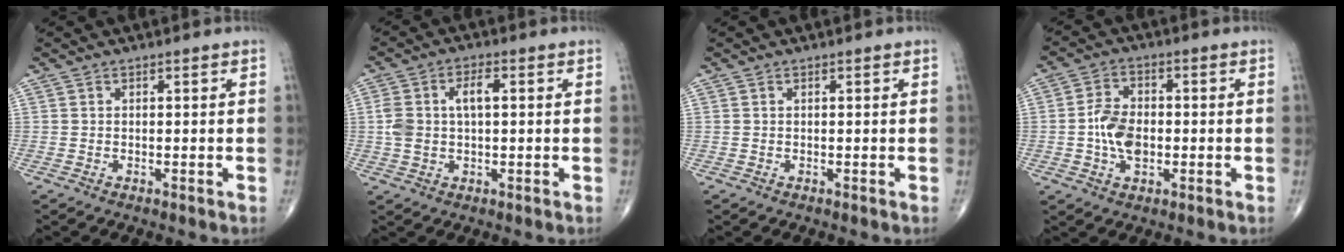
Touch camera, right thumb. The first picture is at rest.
{"total": 6.8, "force": [0.8, 3.5, 5.8], "torque": [-0.128, 0.020, 0.018]}
{"total": 0.0}
{"total": 7.5, "force": [-1.0, 4.8, 5.7], "torque": [-0.099, 0.009, -0.023]}